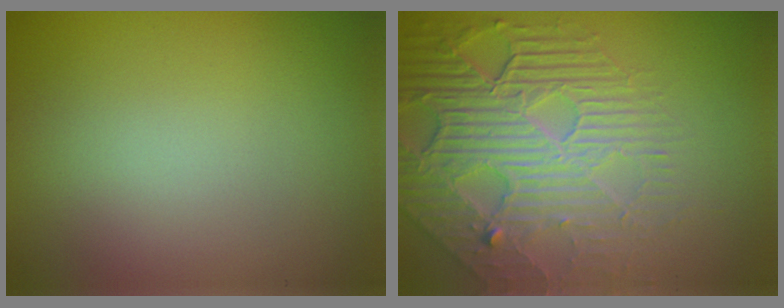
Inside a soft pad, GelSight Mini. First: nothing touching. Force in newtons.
{"total": 8.2, "press": 5.9, "slide": 5.7}